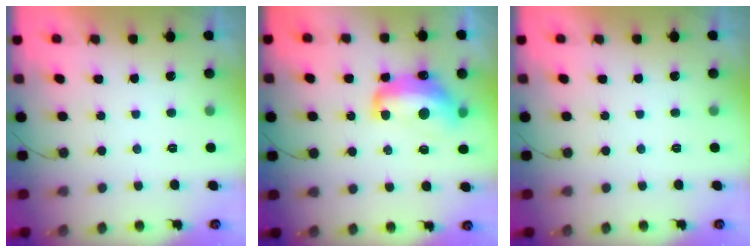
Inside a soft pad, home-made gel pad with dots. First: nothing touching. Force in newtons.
{"total": 13.5, "press": 13.5, "slide": 0.8}
{"total": 0.0}